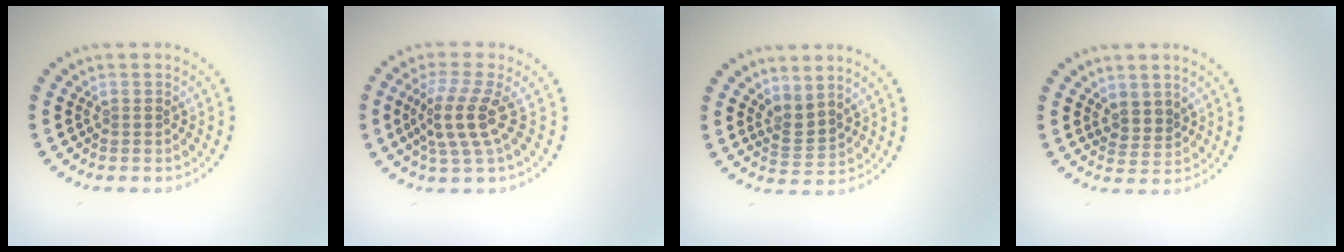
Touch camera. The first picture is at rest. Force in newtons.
{"total": 3.8, "press": 2.9, "slide": 2.4}
{"total": 2.1, "press": 1.5, "slide": 1.5}
{"total": 1.9, "press": 1.4, "slide": 1.3}